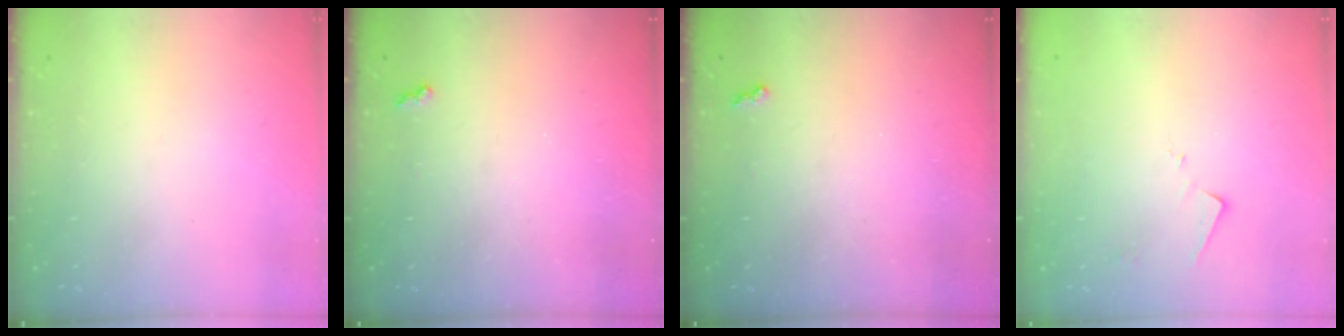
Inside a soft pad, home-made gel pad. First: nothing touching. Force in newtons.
{"total": 2.4, "press": 2.4, "slide": 0.4}
{"total": 2.4, "press": 2.4, "slide": 0.4}
{"total": 7.6, "press": 7.6, "slide": 0.2}